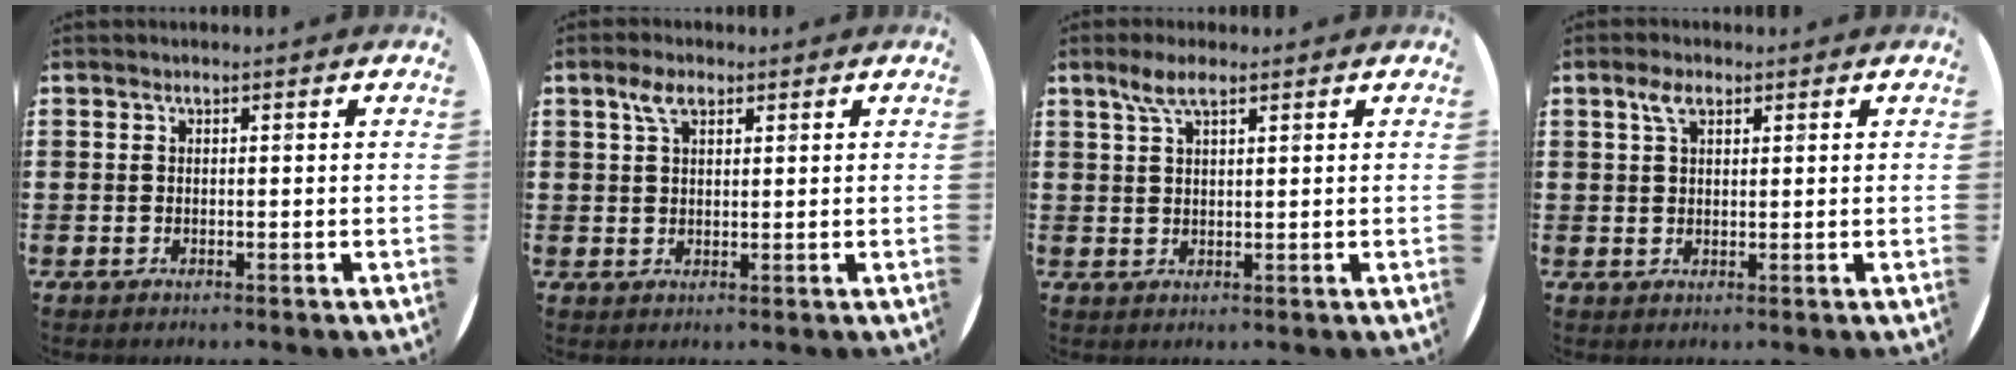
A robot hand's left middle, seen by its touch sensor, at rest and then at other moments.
{"total": 3.3, "force": [2.1, 1.6, 2.0], "torque": [-0.044, 0.008, 0.038]}
{"total": 3.8, "force": [2.4, 1.1, 2.7], "torque": [-0.059, 0.006, 0.043]}
{"total": 2.9, "force": [1.8, 1.4, 1.8], "torque": [-0.033, 0.004, 0.030]}